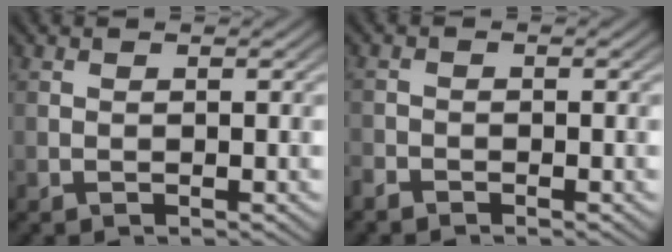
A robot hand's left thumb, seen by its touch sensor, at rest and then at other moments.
{"total": 1.5, "force": [-1.4, 0.5, 0.3], "torque": [-0.007, -0.004, -0.036]}